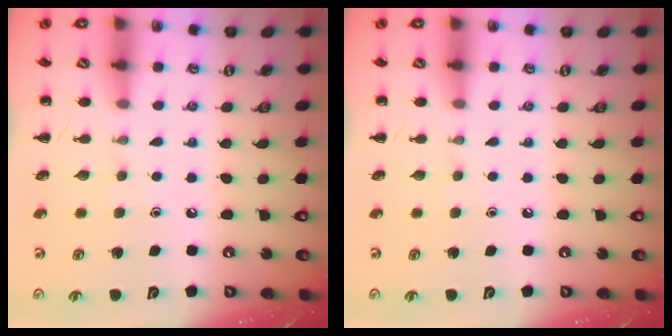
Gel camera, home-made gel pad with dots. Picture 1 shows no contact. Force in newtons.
{"total": 0.0}